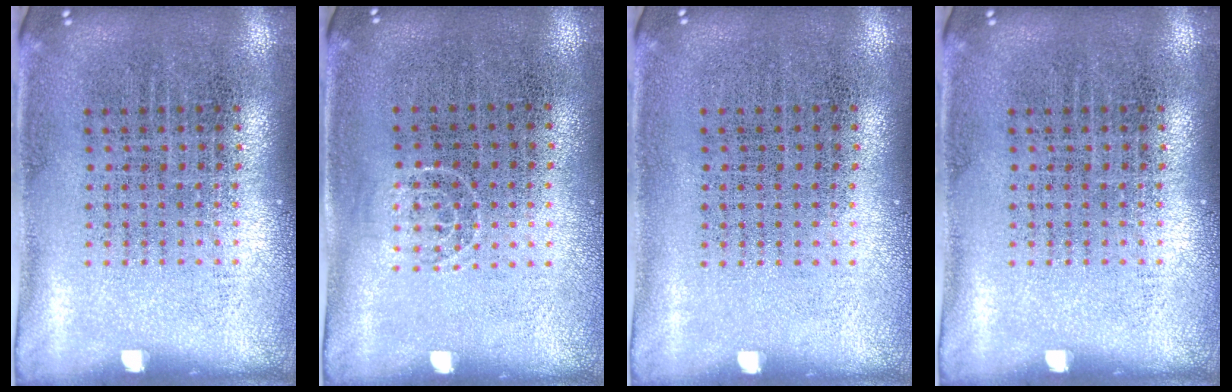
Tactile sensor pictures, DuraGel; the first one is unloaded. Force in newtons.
{"total": 0.7, "press": 0.4, "slide": 0.5}
{"total": 0.0}
{"total": 0.0}